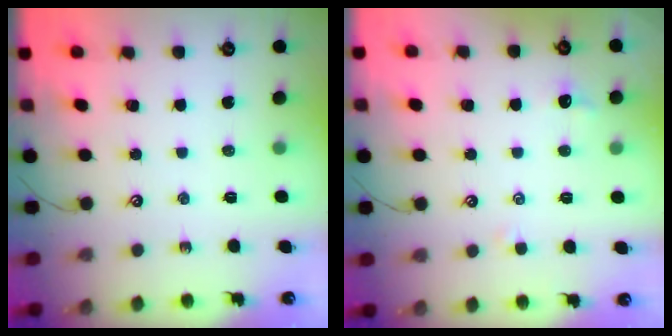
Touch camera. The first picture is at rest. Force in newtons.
{"total": 0.6, "press": 0.2, "slide": 0.6}